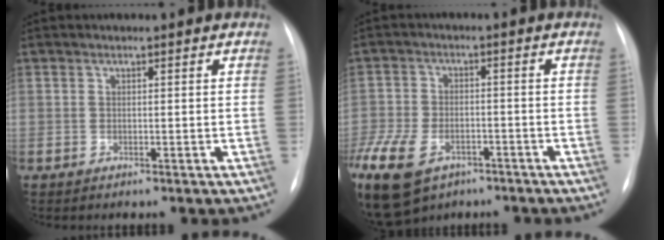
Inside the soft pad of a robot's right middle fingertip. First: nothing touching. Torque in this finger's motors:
{"motor_torque": [1.08, -1.06, 1.05, 0.21]}